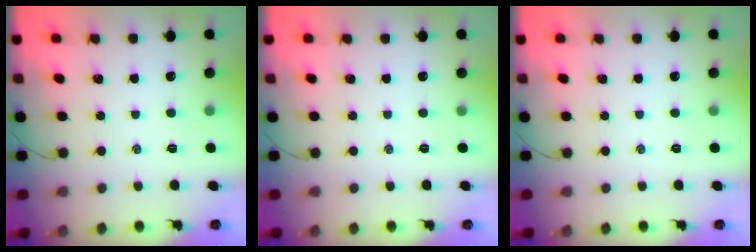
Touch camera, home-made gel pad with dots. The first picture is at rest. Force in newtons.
{"total": 0.0}
{"total": 0.0}